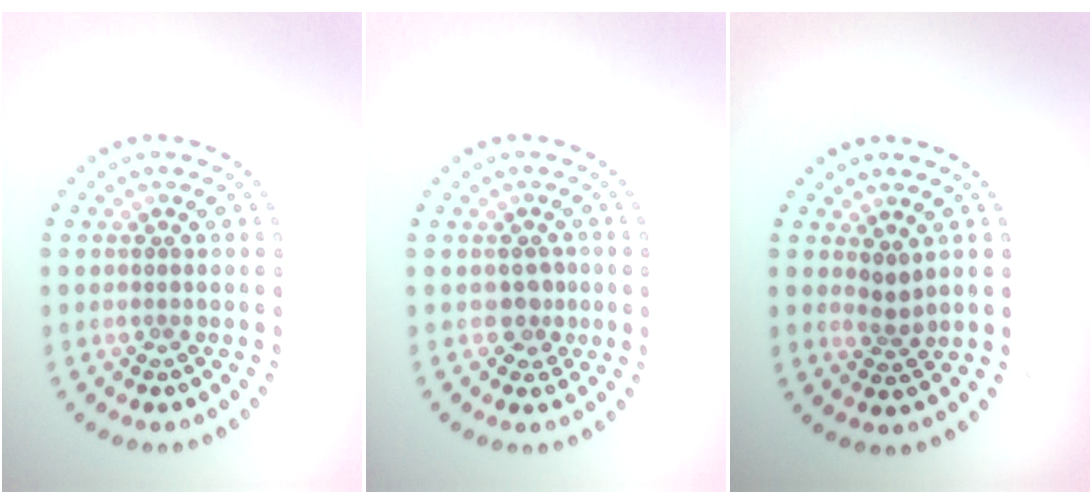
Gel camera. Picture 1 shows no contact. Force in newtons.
{"total": 1.5, "press": 1.3, "slide": 0.7}
{"total": 1.7, "press": 1.2, "slide": 1.2}